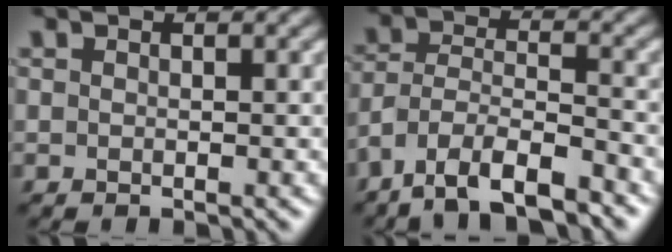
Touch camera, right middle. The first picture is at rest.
{"total": 8.2, "force": [-6.4, 2.7, 4.4], "torque": [-0.077, -0.001, -0.121]}